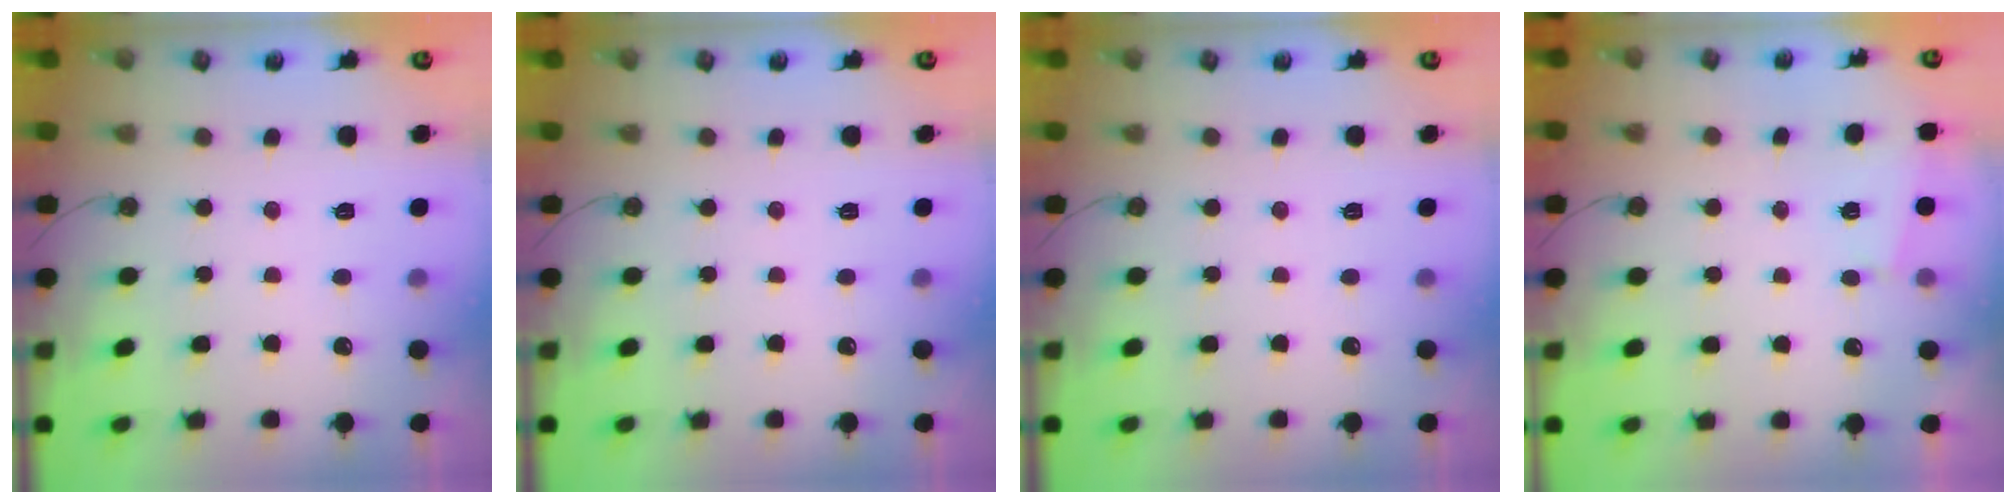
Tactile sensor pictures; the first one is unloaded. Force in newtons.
{"total": 0.0}
{"total": 0.0}
{"total": 1.1, "press": 1.0, "slide": 0.3}